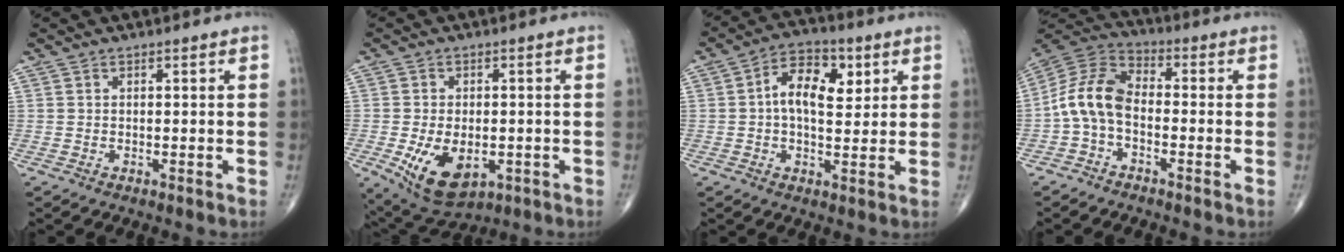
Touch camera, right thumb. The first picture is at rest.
{"total": 11.2, "force": [-3.1, 6.6, 8.5], "torque": [-0.134, -0.004, -0.034]}
{"total": 10.4, "force": [2.3, 6.0, 8.1], "torque": [-0.105, 0.006, 0.031]}
{"total": 9.8, "force": [-2.1, 6.0, 7.4], "torque": [-0.142, 0.036, -0.057]}